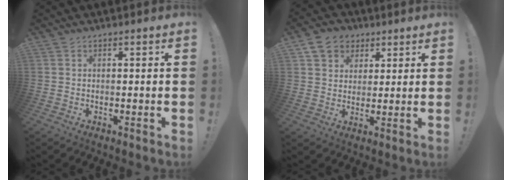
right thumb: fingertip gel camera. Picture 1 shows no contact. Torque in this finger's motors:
{"motor_torque": [-0.08, 0.06, 0.01, -0.15, 0.01]}